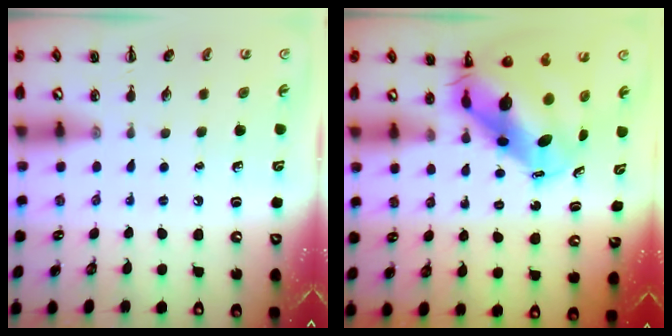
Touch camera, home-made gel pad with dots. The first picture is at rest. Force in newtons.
{"total": 9.7, "press": 9.3, "slide": 2.8}